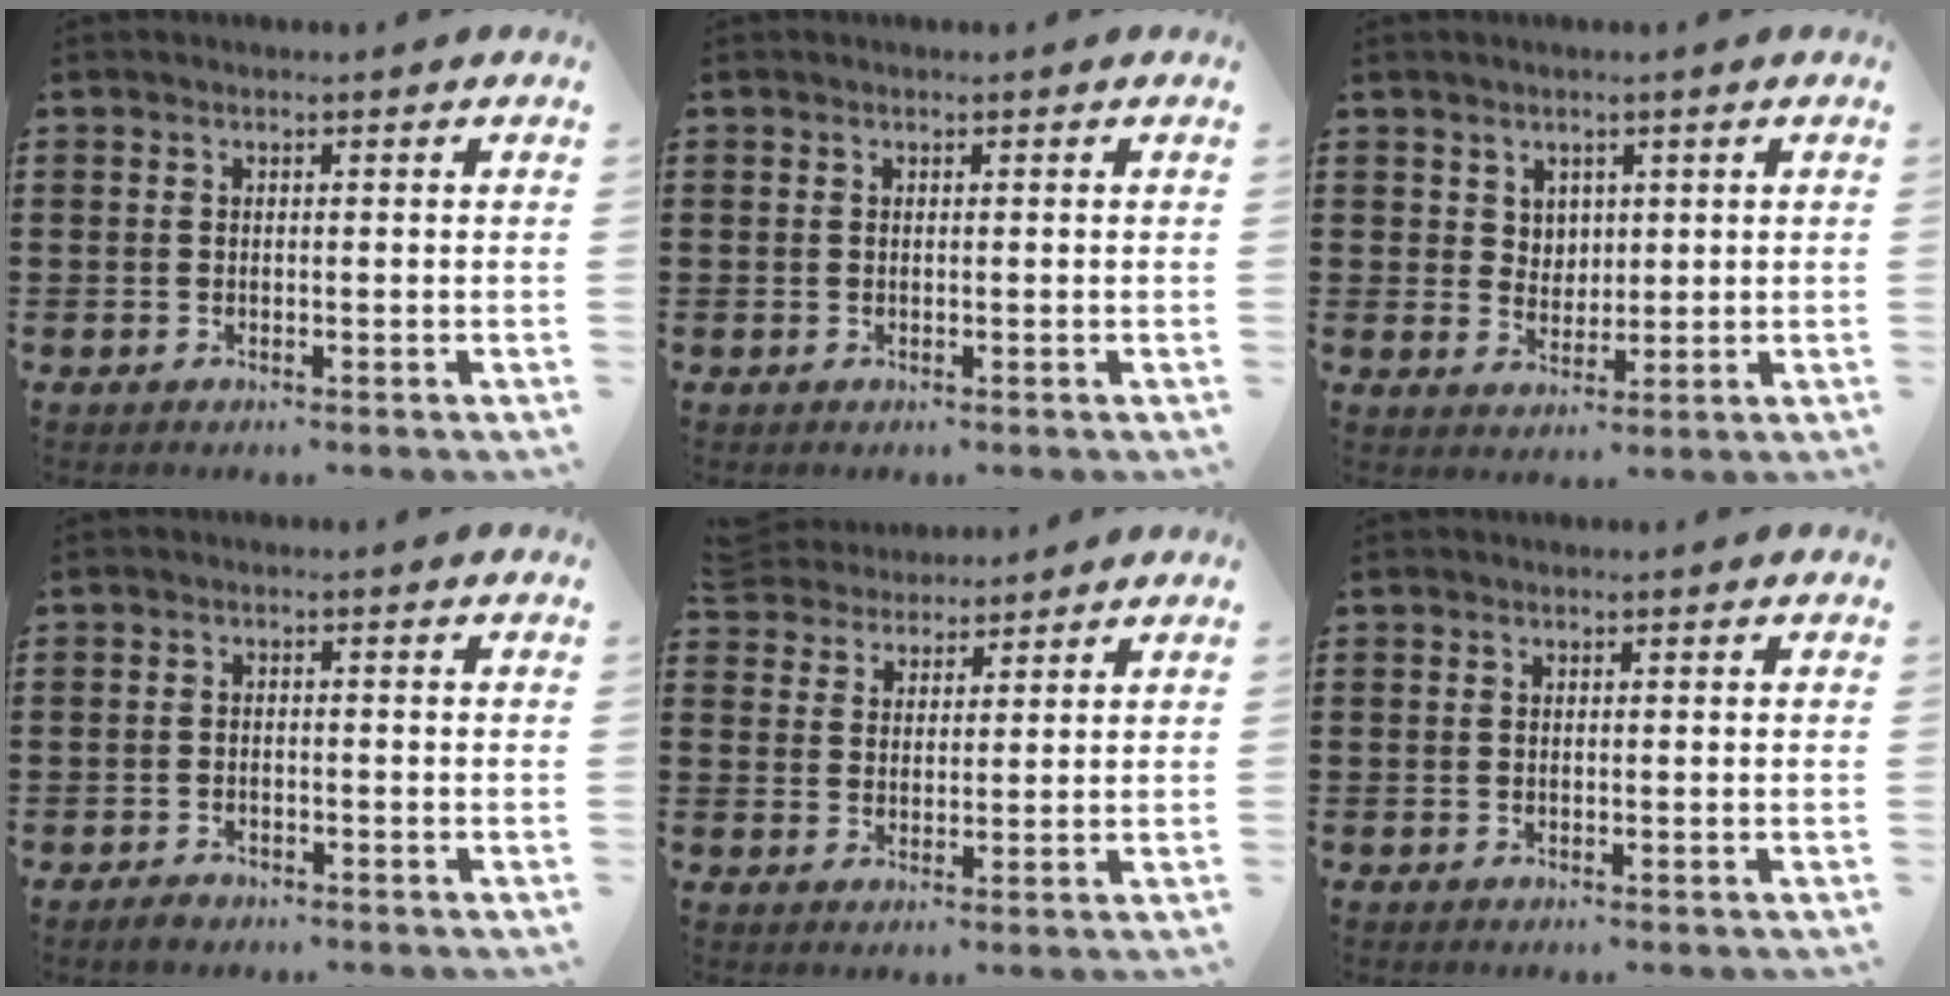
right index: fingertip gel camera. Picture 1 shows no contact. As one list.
[{"total": 0.0}, {"total": 3.2, "force": [1.8, 2.6, 0.6], "torque": [-0.022, 0.010, 0.034]}, {"total": 1.3, "force": [-1.2, 0.4, 0.3], "torque": [-0.008, -0.002, -0.025]}, {"total": 4.4, "force": [4.2, 1.2, -0.2], "torque": [-0.013, -0.009, 0.081]}, {"total": 0.0}]